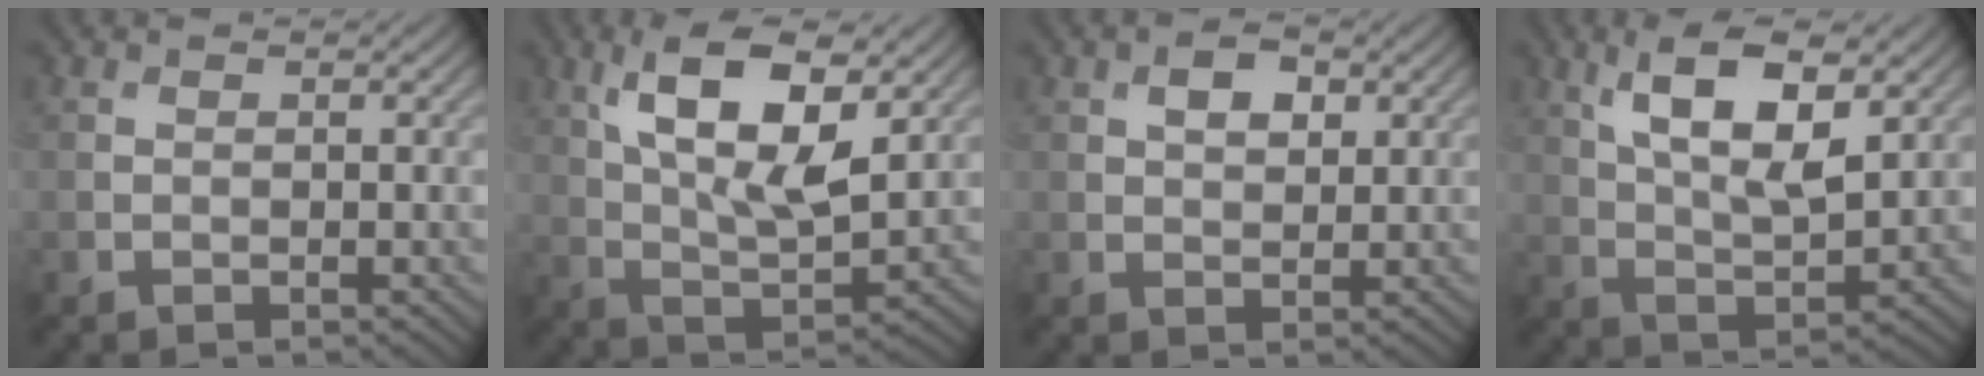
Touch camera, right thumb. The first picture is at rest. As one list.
[{"total": 12.2, "force": [5.1, 4.8, 10.1], "torque": [-0.192, 0.001, 0.088]}, {"total": 3.2, "force": [1.3, 1.8, 2.3], "torque": [-0.040, 0.002, 0.021]}, {"total": 9.9, "force": [4.6, 3.7, 8.0], "torque": [-0.156, 0.003, 0.086]}]